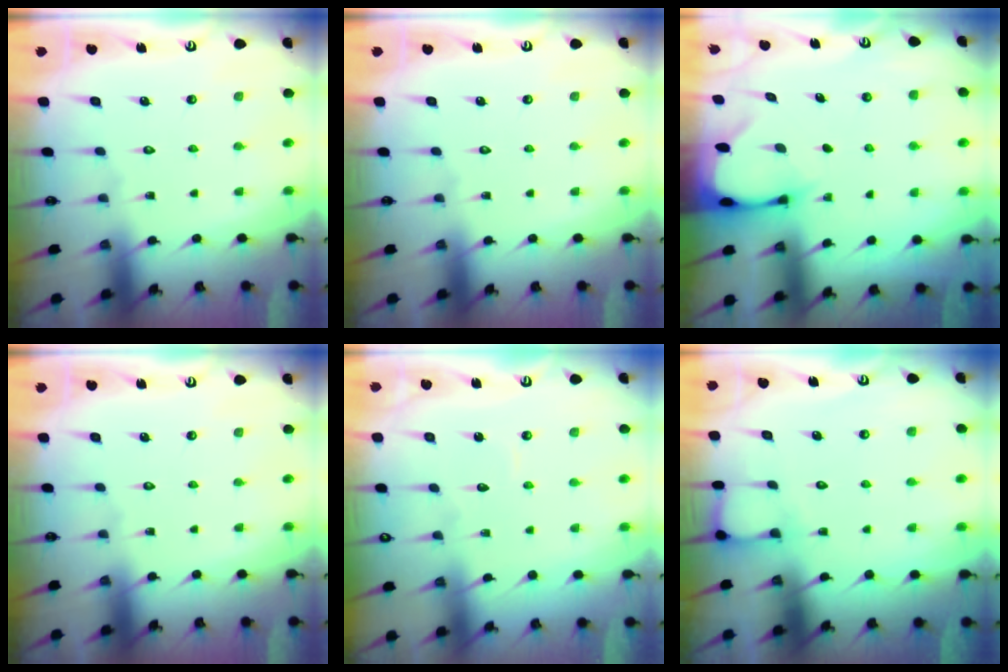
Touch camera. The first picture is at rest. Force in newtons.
{"total": 0.0}
{"total": 2.7, "press": 2.6, "slide": 0.4}
{"total": 0.0}
{"total": 2.8, "press": 2.8, "slide": 0.3}
{"total": 3.9, "press": 3.8, "slide": 0.5}